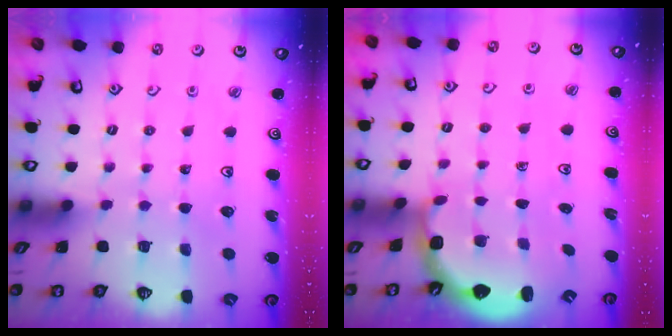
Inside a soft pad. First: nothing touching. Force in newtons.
{"total": 2.4, "press": 2.1, "slide": 1.3}